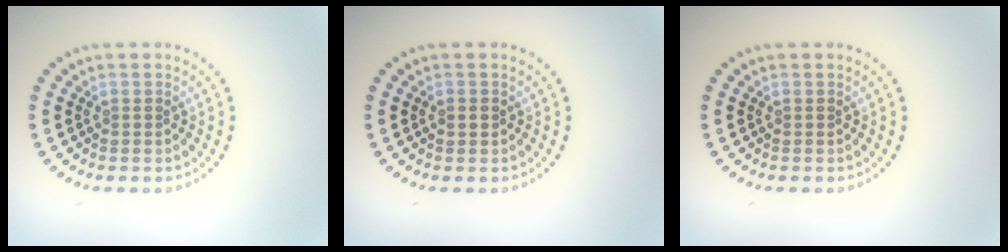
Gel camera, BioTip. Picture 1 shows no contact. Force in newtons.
{"total": 1.3, "press": 1.3, "slide": 0.1}
{"total": 0.0}